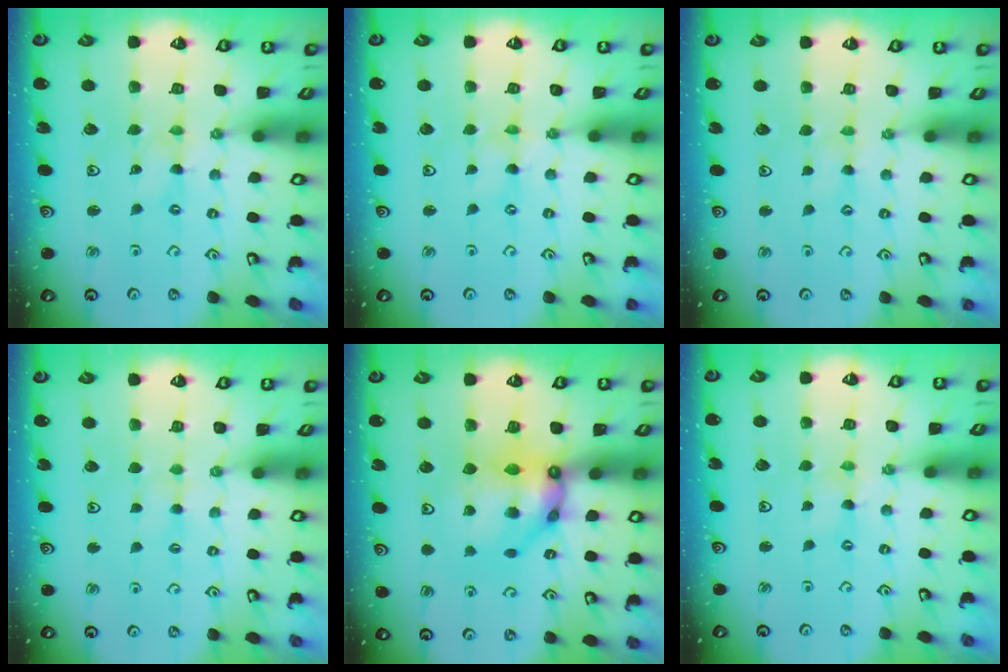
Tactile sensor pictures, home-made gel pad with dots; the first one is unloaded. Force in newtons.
{"total": 0.0}
{"total": 1.2, "press": 1.2, "slide": 0.3}
{"total": 1.7, "press": 1.7, "slide": 0.3}
{"total": 12.9, "press": 12.8, "slide": 1.2}
{"total": 0.0}